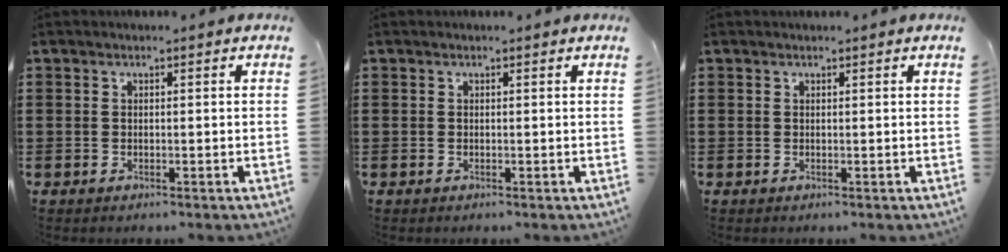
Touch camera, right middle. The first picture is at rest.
{"total": 0.0}
{"total": 0.0}